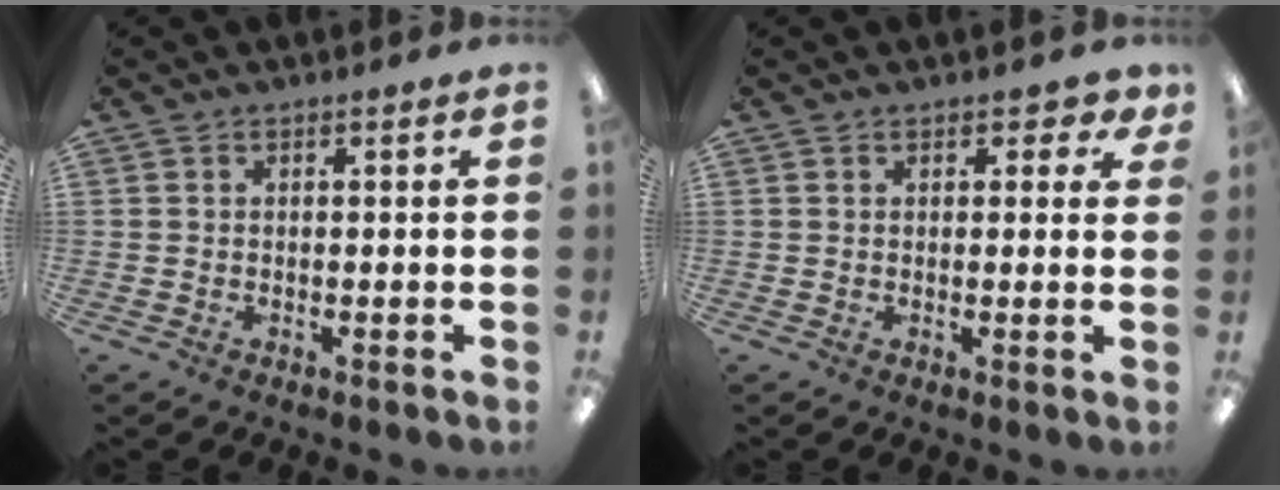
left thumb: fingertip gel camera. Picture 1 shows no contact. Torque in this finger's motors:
{"motor_torque": [0.00, 0.08, -0.11, -0.29, 0.04]}